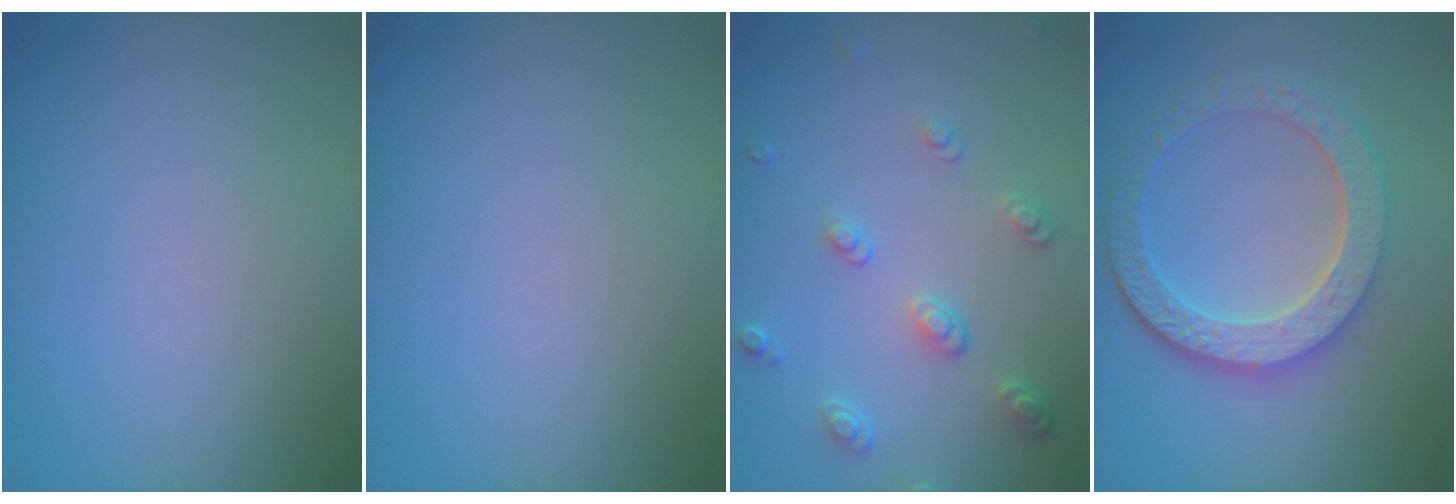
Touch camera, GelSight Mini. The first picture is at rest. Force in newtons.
{"total": 0.0}
{"total": 2.6, "press": 2.5, "slide": 0.8}
{"total": 5.8, "press": 4.5, "slide": 3.6}